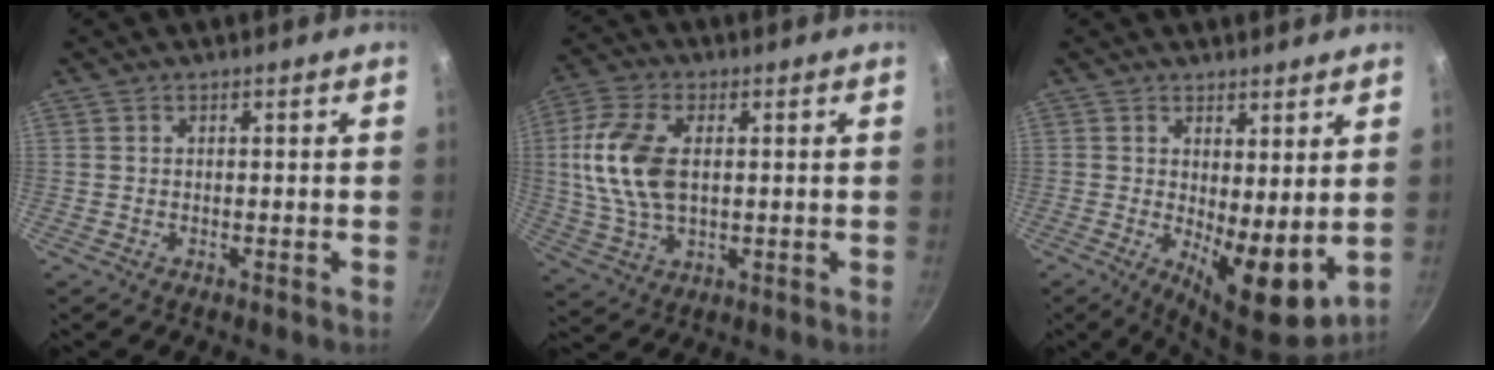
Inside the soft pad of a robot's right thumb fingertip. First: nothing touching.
{"total": 13.3, "force": [1.6, 7.7, 10.7], "torque": [-0.214, 0.004, 0.029]}
{"total": 9.4, "force": [1.0, 3.8, 8.5], "torque": [-0.104, -0.024, 0.024]}